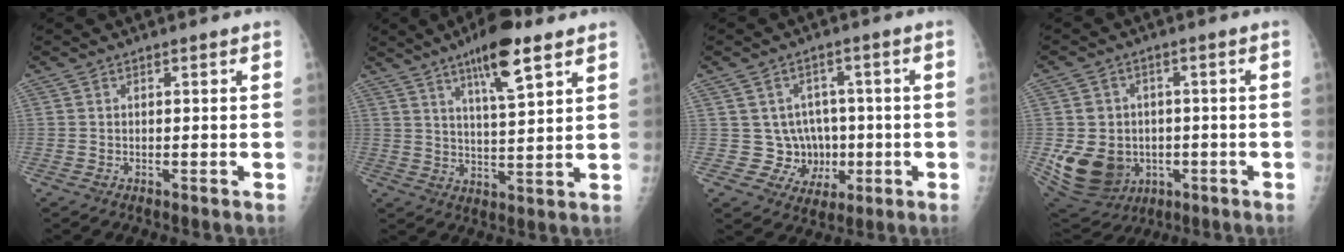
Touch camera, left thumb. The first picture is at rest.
{"total": 11.2, "force": [6.7, 2.4, 8.6], "torque": [-0.133, -0.032, 0.110]}
{"total": 7.5, "force": [-0.3, 7.3, 1.9], "torque": [0.022, 0.016, 0.004]}
{"total": 14.9, "force": [-2.5, 12.6, 7.5], "torque": [-0.130, 0.001, -0.016]}